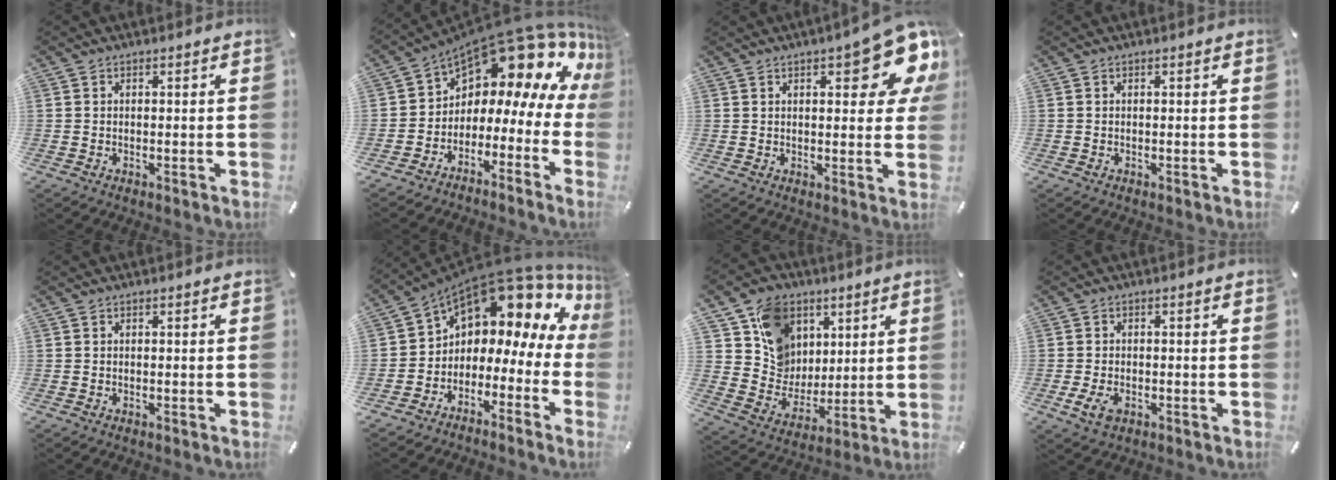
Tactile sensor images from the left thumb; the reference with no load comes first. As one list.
[{"total": 11.4, "force": [9.0, 4.8, 5.3], "torque": [-0.092, -0.089, 0.144]}, {"total": 13.4, "force": [6.6, 4.6, 10.7], "torque": [-0.134, -0.036, 0.106]}, {"total": 0.0}, {"total": 0.0}, {"total": 10.6, "force": [8.0, 4.9, 4.9], "torque": [-0.082, -0.084, 0.125]}, {"total": 13.7, "force": [5.7, 12.1, 3.2], "torque": [-0.054, -0.034, 0.116]}, {"total": 3.4, "force": [-1.3, 2.4, 2.1], "torque": [-0.056, -0.003, -0.027]}]